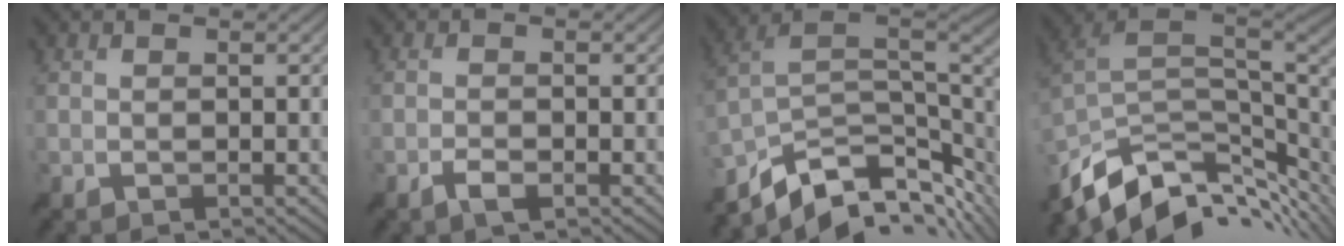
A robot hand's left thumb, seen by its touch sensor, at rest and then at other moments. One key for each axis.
{"total": 1.8, "fx": -1.1, "fy": 0.5, "fz": 1.3, "tx": -0.028, "ty": 0.001, "tz": -0.023}
{"total": 12.5, "fx": -6.0, "fy": 6.3, "fz": 9.0, "tx": -0.206, "ty": -0.024, "tz": -0.093}
{"total": 12.5, "fx": -5.6, "fy": 6.4, "fz": 9.2, "tx": -0.212, "ty": -0.029, "tz": -0.083}